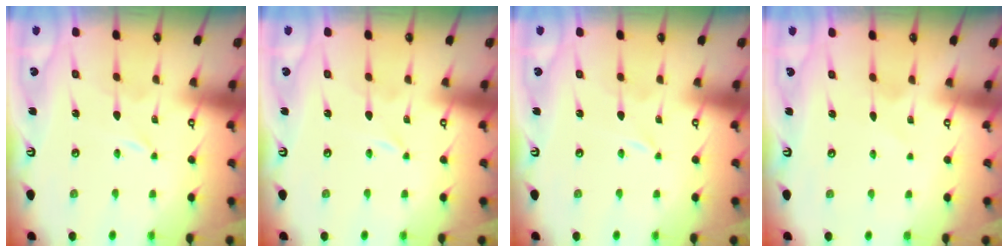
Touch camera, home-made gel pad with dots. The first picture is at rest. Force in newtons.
{"total": 0.0}
{"total": 0.0}
{"total": 1.6, "press": 1.6, "slide": 0.2}